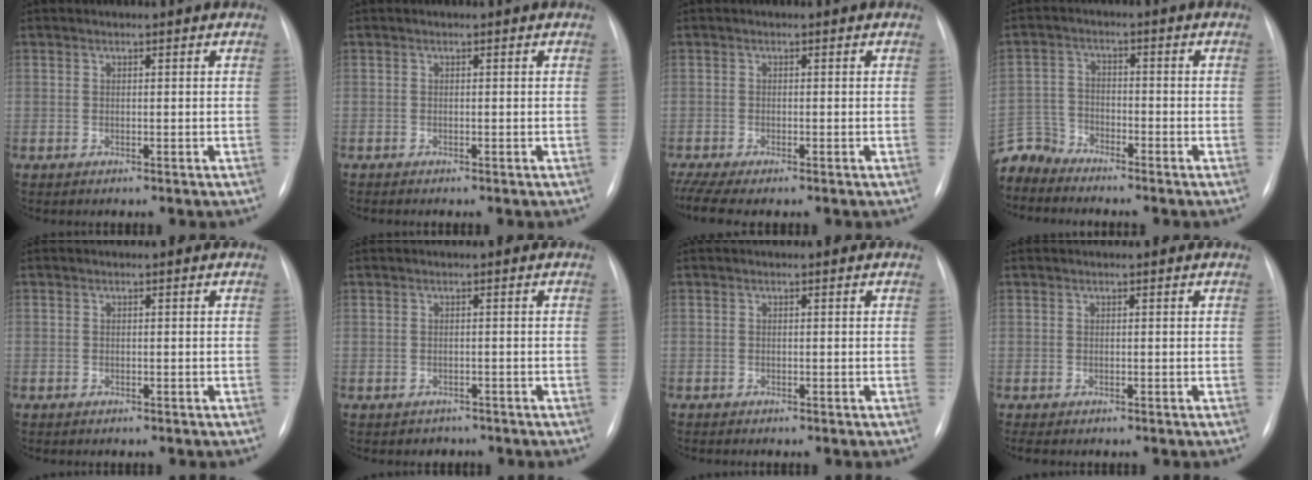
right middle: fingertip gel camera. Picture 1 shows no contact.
{"total": 0.0}
{"total": 5.5, "force": [-4.1, 1.1, 3.4], "torque": [-0.071, -0.005, -0.072]}
{"total": 5.5, "force": [-5.4, 1.0, -0.8], "torque": [0.015, 0.001, -0.110]}
{"total": 0.6, "force": [-0.4, 0.4, 0.1], "torque": [-0.007, 0.003, -0.007]}
{"total": 1.9, "force": [-1.5, 1.1, -0.3], "torque": [-0.003, 0.005, -0.021]}
{"total": 0.6, "force": [-0.6, 0.2, 0.2], "torque": [-0.007, -0.001, -0.010]}
{"total": 1.9, "force": [-1.5, 0.7, 1.0], "torque": [-0.011, -0.004, -0.013]}